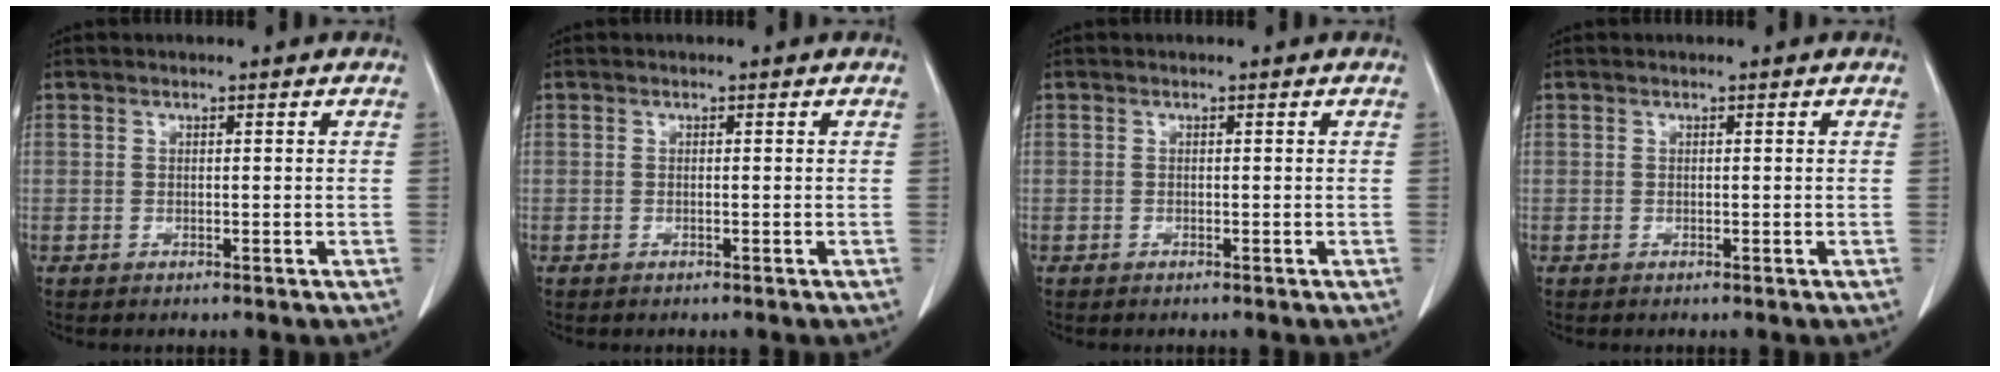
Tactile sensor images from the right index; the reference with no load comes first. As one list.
[{"total": 0.0}, {"total": 0.0}, {"total": 0.0}]